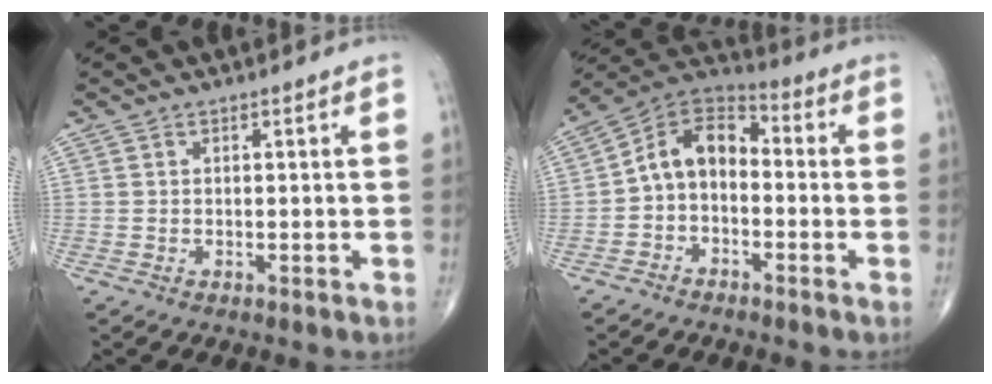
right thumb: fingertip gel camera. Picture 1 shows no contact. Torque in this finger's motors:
{"motor_torque": [0.12, 0.11, 0.32, -0.08, 0.10]}